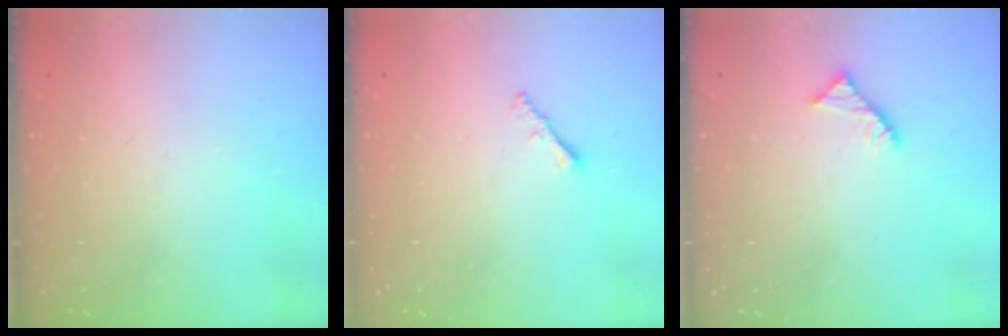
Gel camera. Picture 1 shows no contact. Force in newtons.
{"total": 1.3, "press": 1.3, "slide": 0.4}
{"total": 2.9, "press": 2.9, "slide": 0.4}